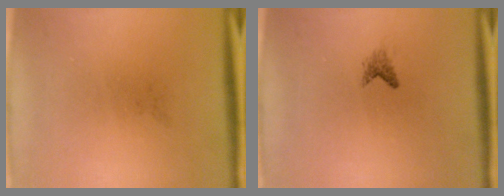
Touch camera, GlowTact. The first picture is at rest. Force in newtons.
{"total": 1.0}